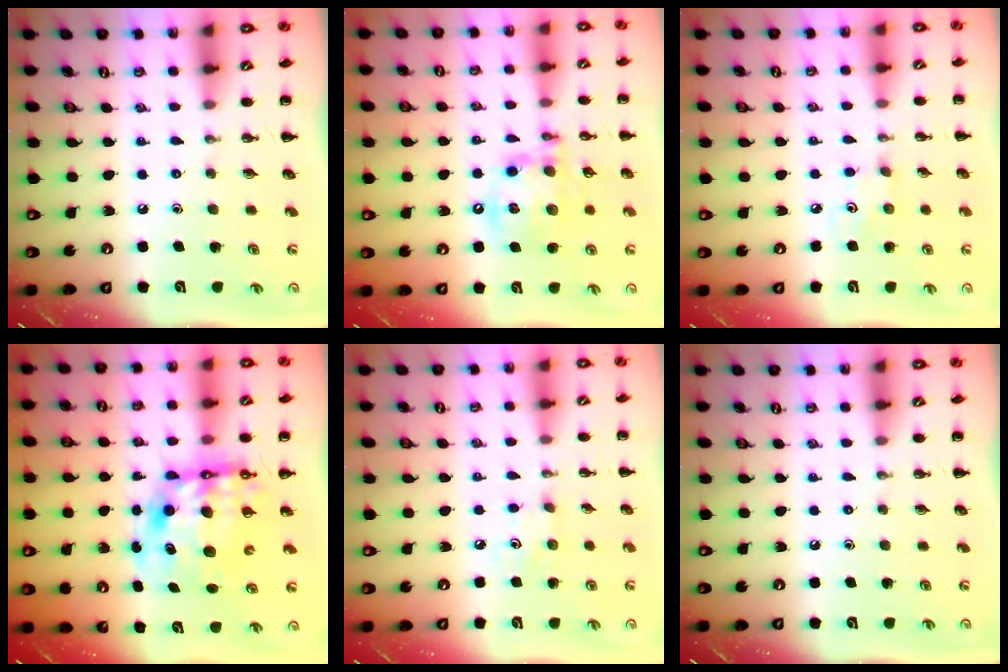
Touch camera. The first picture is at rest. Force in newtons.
{"total": 14.2, "press": 13.9, "slide": 3.1}
{"total": 2.5, "press": 2.4, "slide": 0.7}
{"total": 11.4, "press": 11.1, "slide": 2.9}
{"total": 3.7, "press": 3.6, "slide": 0.9}
{"total": 0.0}